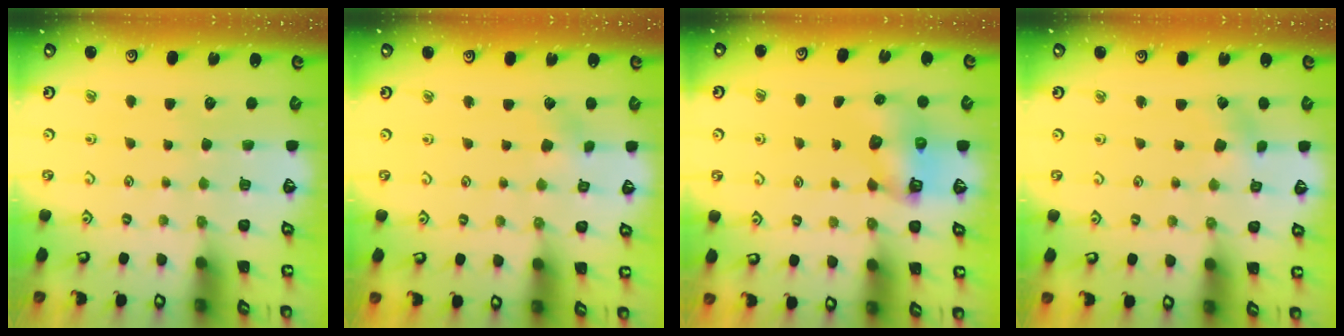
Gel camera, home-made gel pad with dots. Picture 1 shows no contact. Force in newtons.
{"total": 2.4, "press": 2.4, "slide": 0.3}
{"total": 7.5, "press": 7.5, "slide": 0.9}
{"total": 2.5, "press": 2.4, "slide": 0.6}